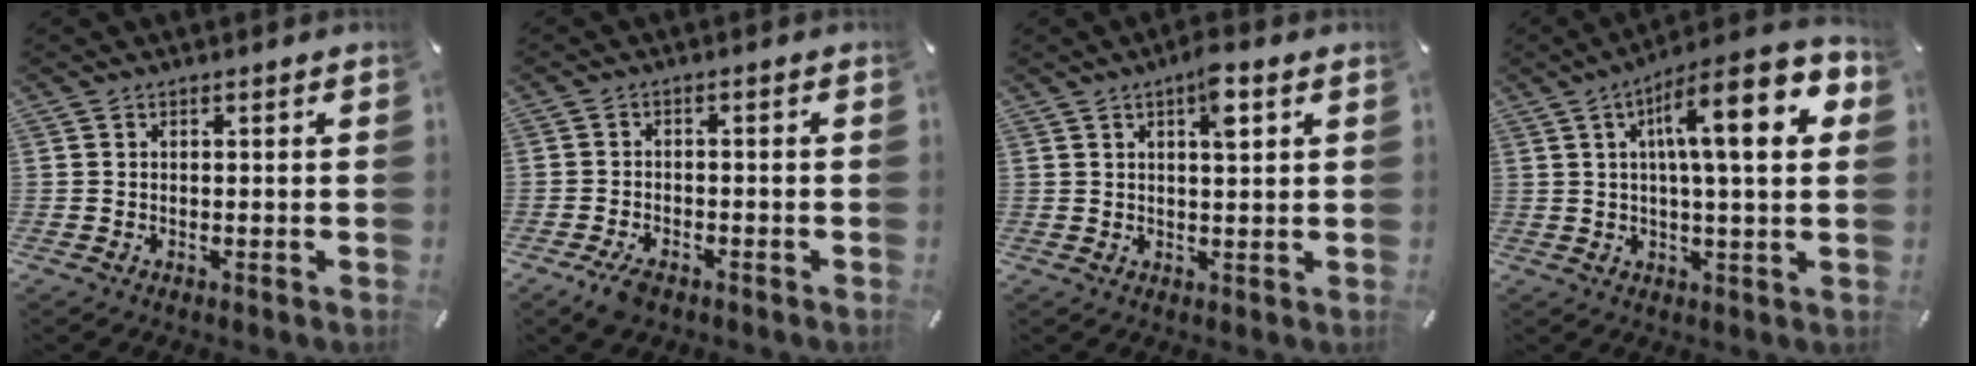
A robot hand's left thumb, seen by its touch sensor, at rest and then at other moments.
{"total": 4.0, "force": [-2.8, 1.9, 2.2], "torque": [-0.053, 0.010, -0.054]}
{"total": 5.5, "force": [2.5, 1.7, 4.5], "torque": [-0.072, -0.005, 0.038]}
{"total": 16.7, "force": [5.5, 3.6, 15.4], "torque": [-0.240, -0.020, 0.076]}